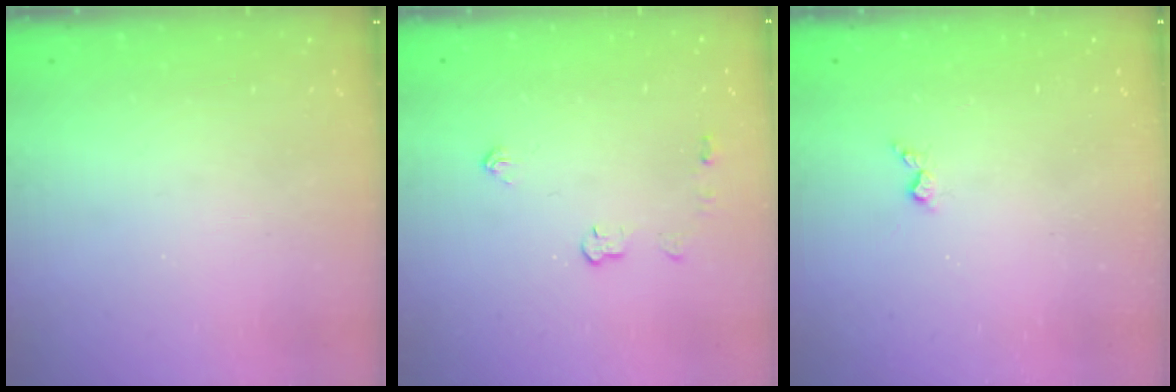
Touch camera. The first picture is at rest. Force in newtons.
{"total": 3.6, "press": 3.5, "slide": 0.6}
{"total": 3.7, "press": 3.6, "slide": 0.6}